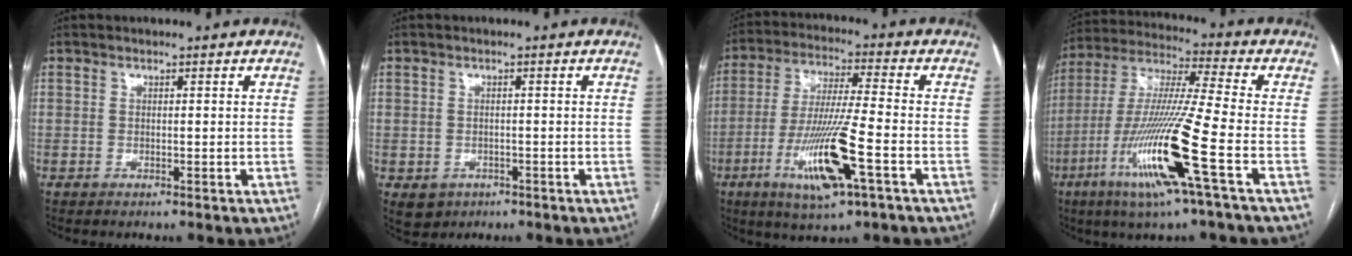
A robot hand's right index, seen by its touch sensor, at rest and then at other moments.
{"total": 3.6, "force": [-1.5, 3.1, 0.8], "torque": [-0.013, -0.001, -0.014]}
{"total": 14.0, "force": [-5.3, 0.8, 12.9], "torque": [-0.259, -0.022, -0.096]}
{"total": 17.9, "force": [-6.9, -0.8, 16.5], "torque": [-0.348, -0.025, -0.137]}